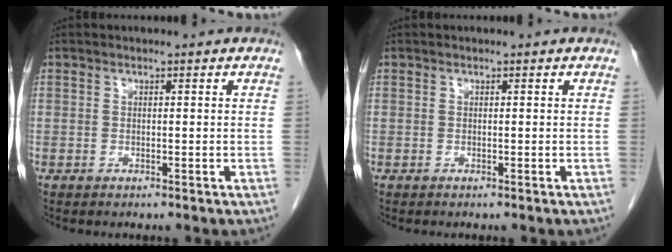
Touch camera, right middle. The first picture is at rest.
{"total": 0.0}